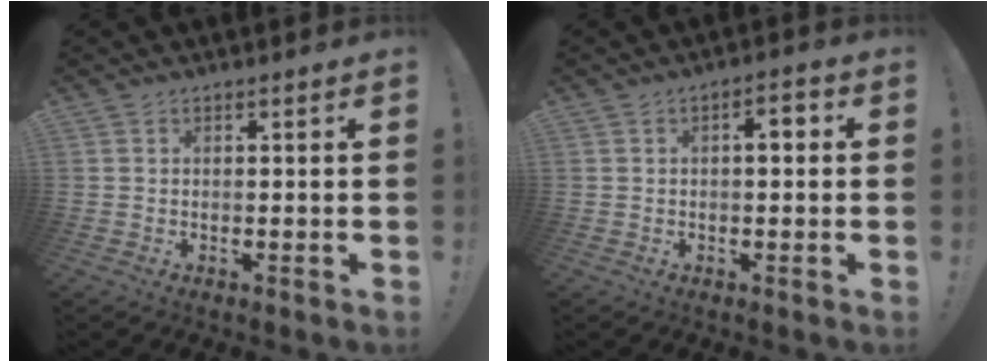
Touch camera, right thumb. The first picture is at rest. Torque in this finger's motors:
{"motor_torque": [-0.08, 0.10, 0.14, 0.25, 0.06]}